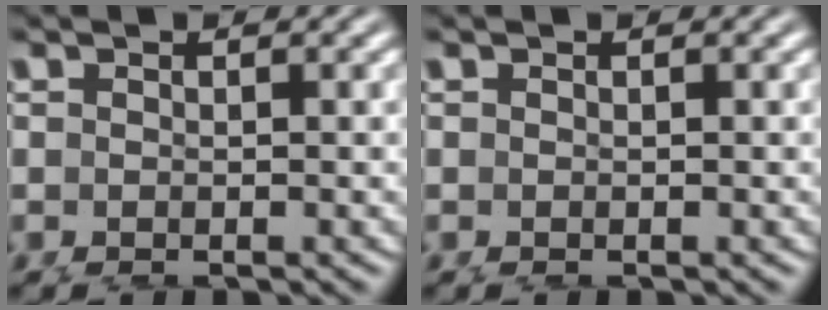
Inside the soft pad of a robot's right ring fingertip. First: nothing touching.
{"total": 0.0}